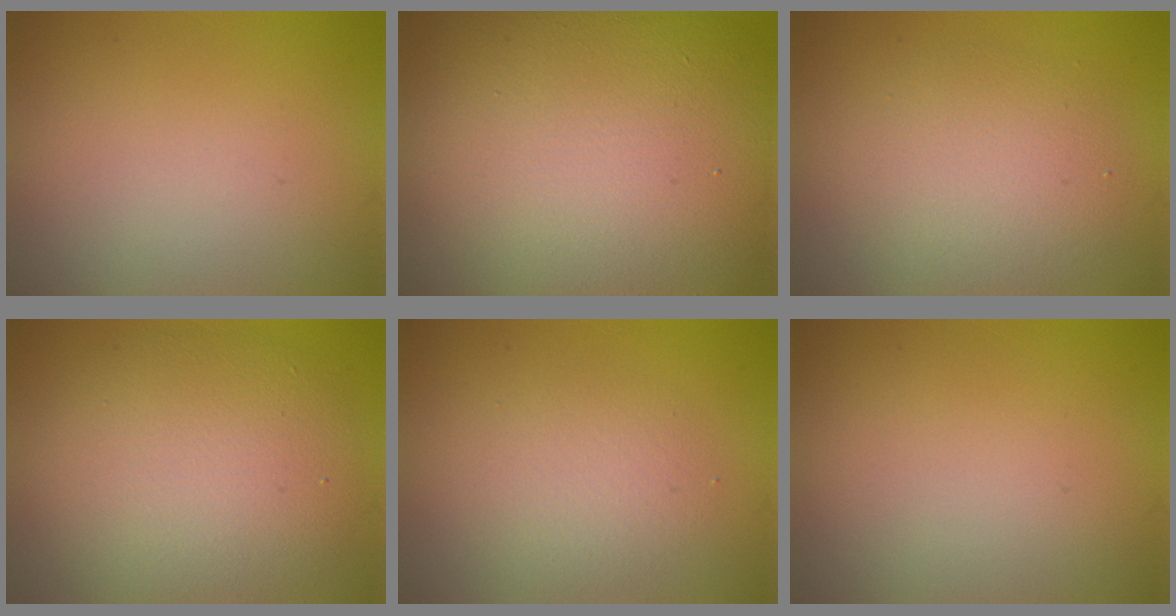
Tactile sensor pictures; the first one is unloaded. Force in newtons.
{"total": 18.8, "press": 18.8, "slide": 0.9}
{"total": 2.5, "press": 2.5, "slide": 0.4}
{"total": 7.8, "press": 7.8, "slide": 0.3}
{"total": 2.5, "press": 2.5, "slide": 0.2}
{"total": 0.0}